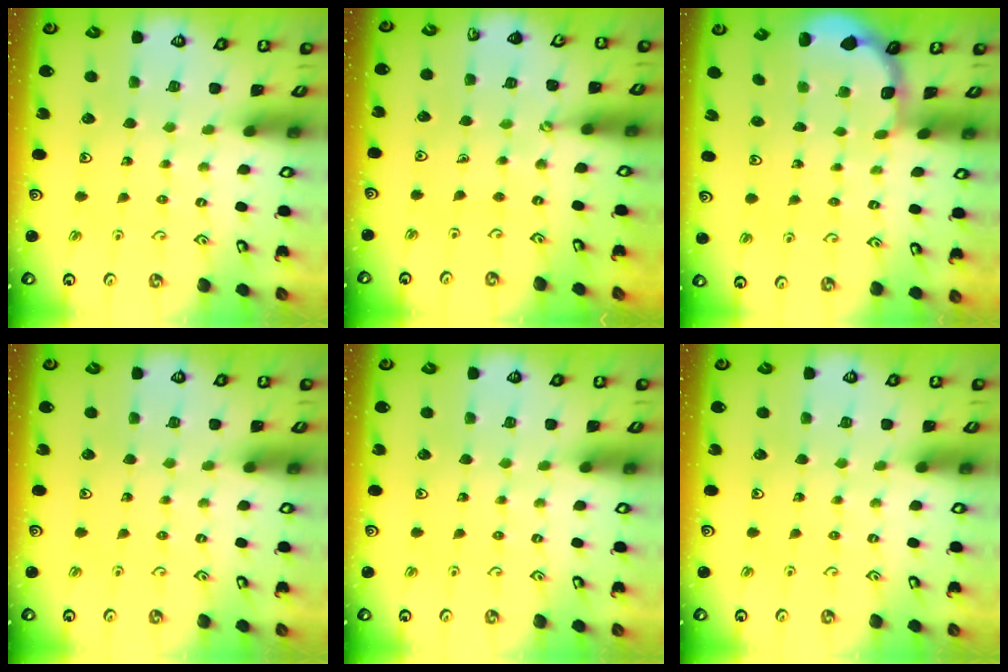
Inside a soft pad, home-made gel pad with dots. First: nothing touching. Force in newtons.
{"total": 0.9, "press": 0.9, "slide": 0.1}
{"total": 1.9, "press": 1.7, "slide": 0.8}
{"total": 0.0}
{"total": 0.0}
{"total": 0.0}